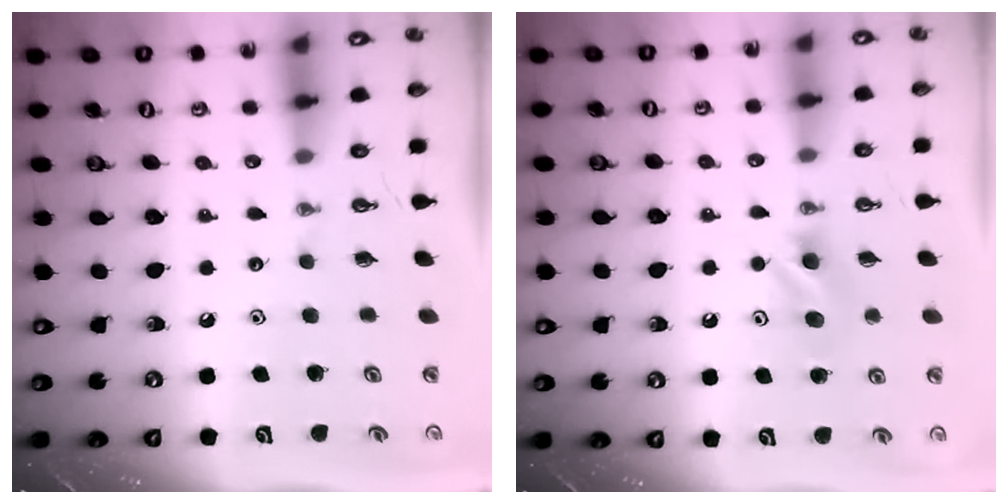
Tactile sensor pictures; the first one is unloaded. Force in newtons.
{"total": 4.7, "press": 4.3, "slide": 2.0}